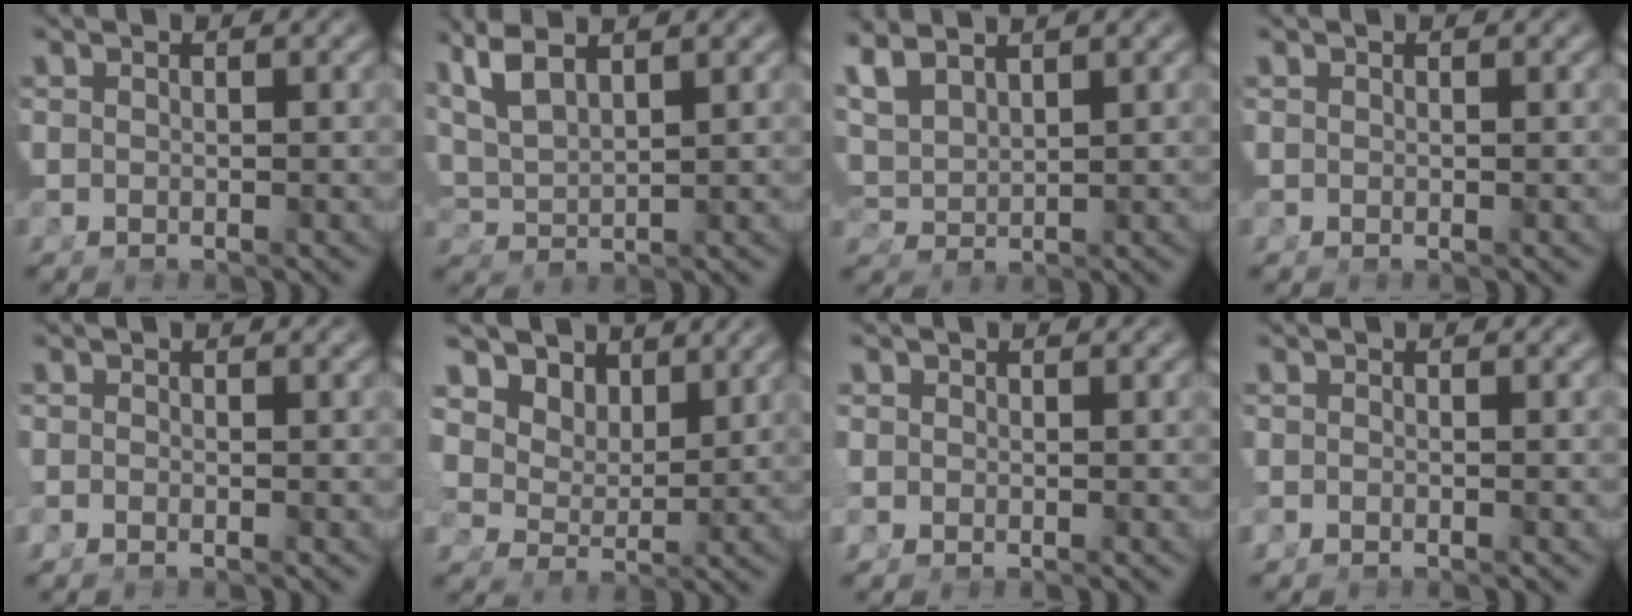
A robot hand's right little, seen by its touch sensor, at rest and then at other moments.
{"total": 6.1, "force": [2.3, 4.3, 3.7], "torque": [-0.104, -0.005, 0.042]}
{"total": 4.4, "force": [1.9, 3.2, 2.4], "torque": [-0.077, -0.007, 0.042]}
{"total": 0.0}
{"total": 1.8, "force": [-0.9, 1.3, 0.9], "torque": [-0.032, -0.006, -0.018]}
{"total": 9.3, "force": [3.8, 6.9, 4.9], "torque": [-0.112, -0.012, 0.057]}
{"total": 2.6, "force": [-0.6, 2.4, 0.9], "torque": [-0.041, -0.013, -0.009]}
{"total": 1.7, "force": [-1.0, 1.1, 0.8], "torque": [-0.029, -0.005, -0.020]}